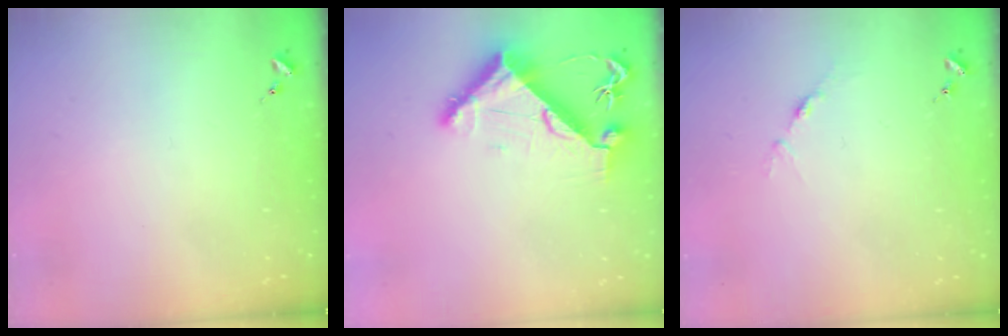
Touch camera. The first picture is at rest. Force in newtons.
{"total": 9.3, "press": 9.2, "slide": 1.5}
{"total": 3.8, "press": 3.8, "slide": 0.5}